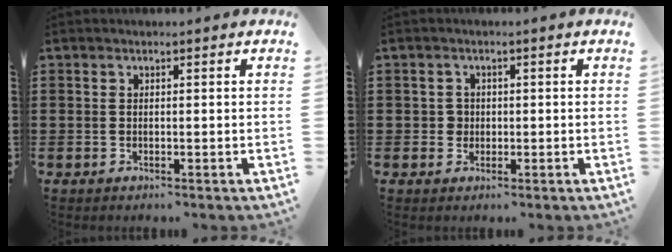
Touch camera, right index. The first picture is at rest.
{"total": 1.6, "force": [-0.1, 1.5, 0.5], "torque": [-0.015, 0.006, -0.003]}